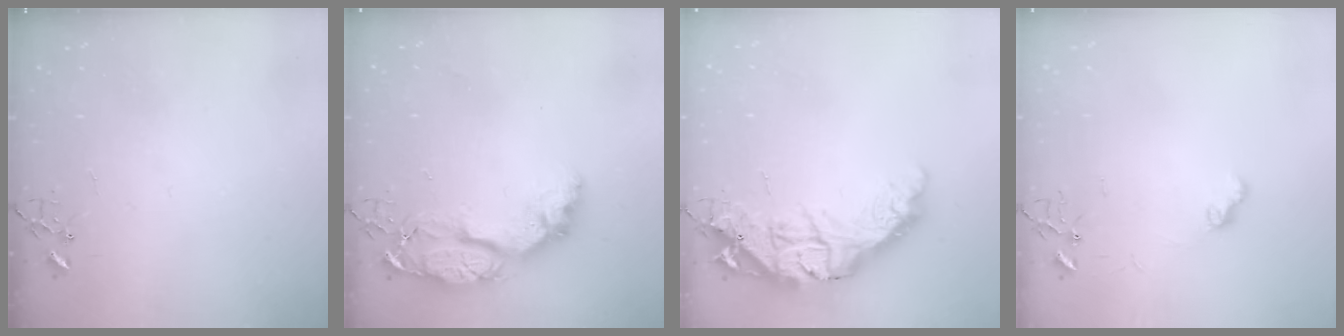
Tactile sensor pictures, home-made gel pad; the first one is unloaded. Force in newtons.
{"total": 15.4, "press": 15.3, "slide": 1.2}
{"total": 21.4, "press": 21.3, "slide": 2.0}
{"total": 6.9, "press": 6.9, "slide": 0.7}